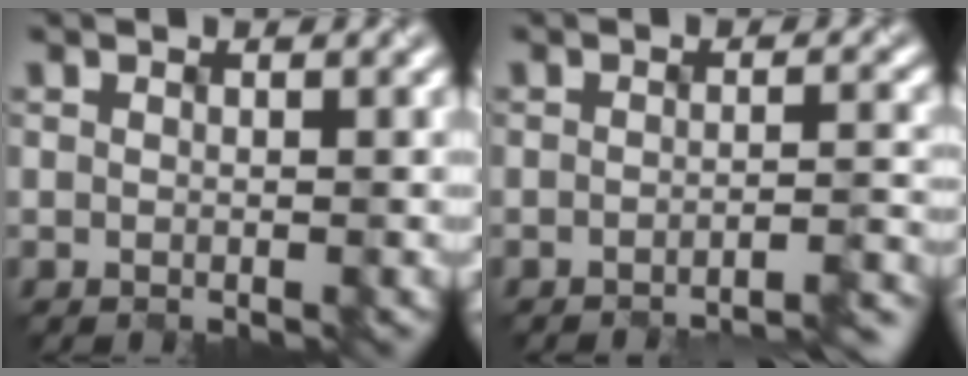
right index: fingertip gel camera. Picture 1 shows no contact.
{"total": 3.9, "force": [-3.1, 0.4, 2.3], "torque": [-0.018, 0.003, -0.046]}